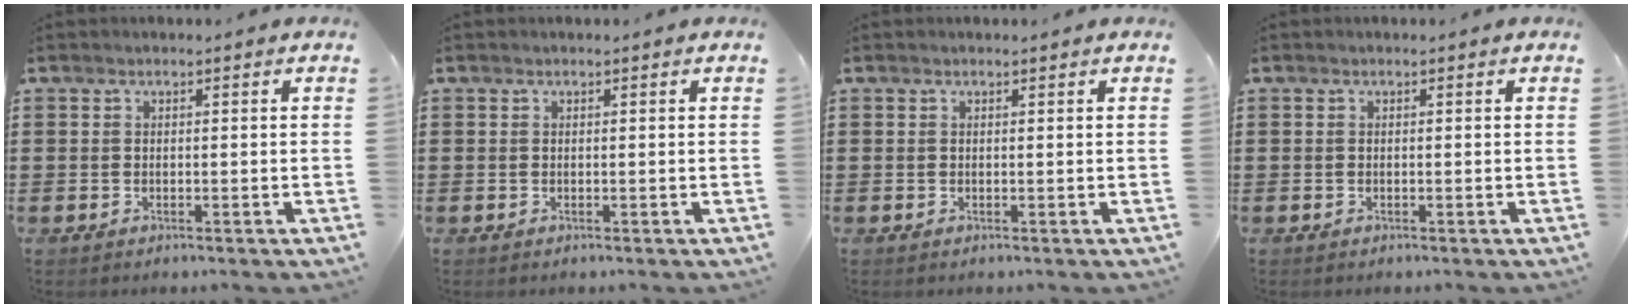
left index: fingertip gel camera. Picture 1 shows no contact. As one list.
[{"total": 0.0}, {"total": 0.0}, {"total": 0.0}]